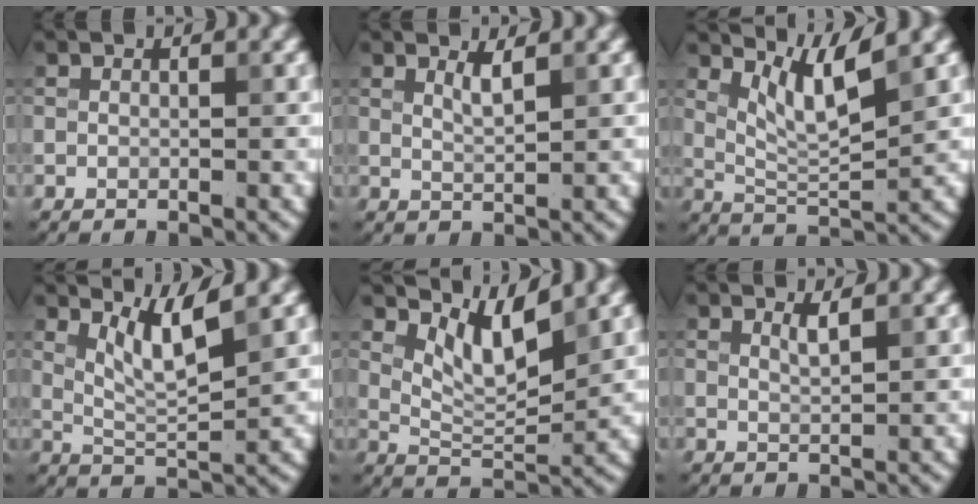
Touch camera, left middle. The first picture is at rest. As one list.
[{"total": 1.5, "force": [0.9, 0.4, 1.2], "torque": [-0.018, -0.001, 0.015]}, {"total": 4.5, "force": [2.7, 0.7, 3.5], "torque": [-0.072, -0.007, 0.056]}, {"total": 4.1, "force": [2.3, 0.6, 3.3], "torque": [-0.069, -0.007, 0.050]}, {"total": 4.5, "force": [2.7, 1.5, 3.3], "torque": [-0.069, -0.012, 0.051]}, {"total": 1.2, "force": [0.8, 0.3, 0.9], "torque": [-0.011, 0.000, 0.012]}]